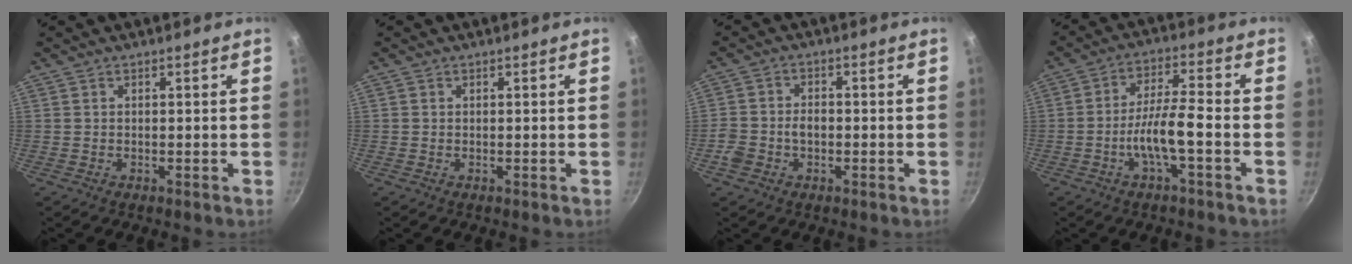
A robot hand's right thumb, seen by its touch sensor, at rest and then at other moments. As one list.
[{"total": 0.0}, {"total": 4.8, "force": [-1.7, 3.7, 2.7], "torque": [-0.039, 0.025, -0.033]}, {"total": 8.1, "force": [-2.9, 1.6, 7.4], "torque": [-0.143, 0.033, -0.057]}]